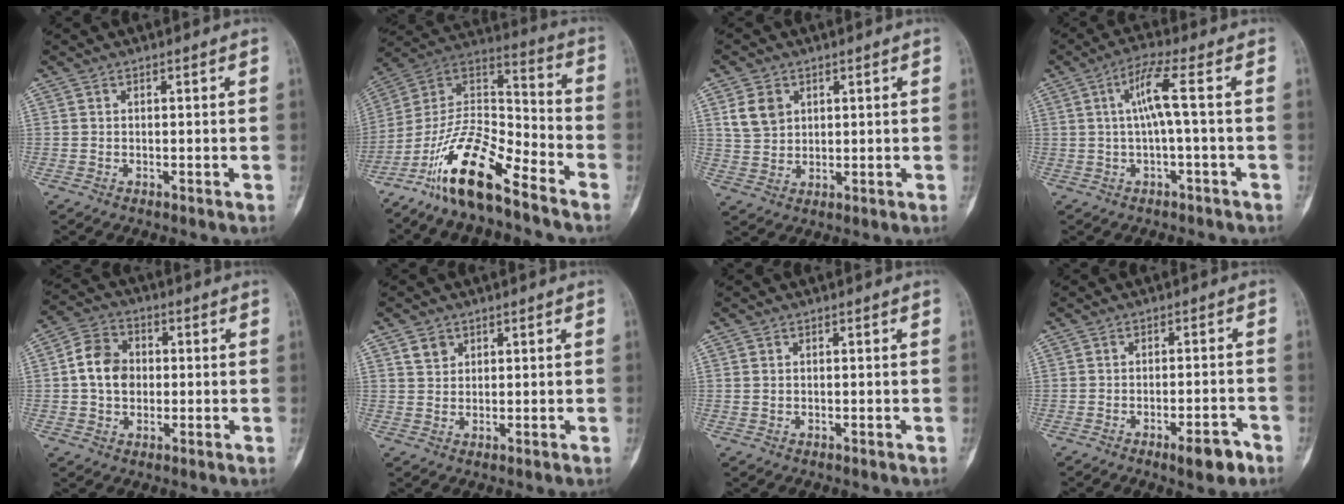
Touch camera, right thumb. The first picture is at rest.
{"total": 17.6, "force": [-12.2, 5.1, 11.7], "torque": [-0.205, 0.085, -0.228]}
{"total": 5.9, "force": [2.3, 4.5, 3.0], "torque": [-0.042, -0.006, 0.048]}
{"total": 5.9, "force": [0.3, -0.1, 5.9], "torque": [-0.128, 0.021, 0.004]}
{"total": 8.6, "force": [0.3, 6.8, 5.3], "torque": [-0.075, 0.017, -0.003]}
{"total": 2.9, "force": [1.7, 2.2, 0.9], "torque": [-0.002, -0.010, 0.033]}
{"total": 0.8, "force": [0.2, 0.6, 0.4], "torque": [-0.006, 0.000, 0.005]}
{"total": 5.8, "force": [-3.5, 1.6, 4.3], "torque": [-0.053, 0.016, -0.049]}